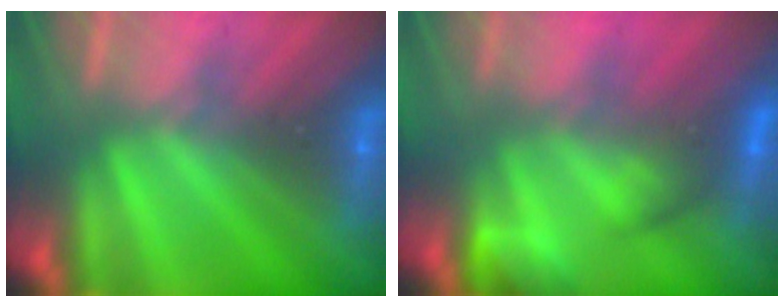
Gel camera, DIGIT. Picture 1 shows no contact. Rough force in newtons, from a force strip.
{"total": 5.0}